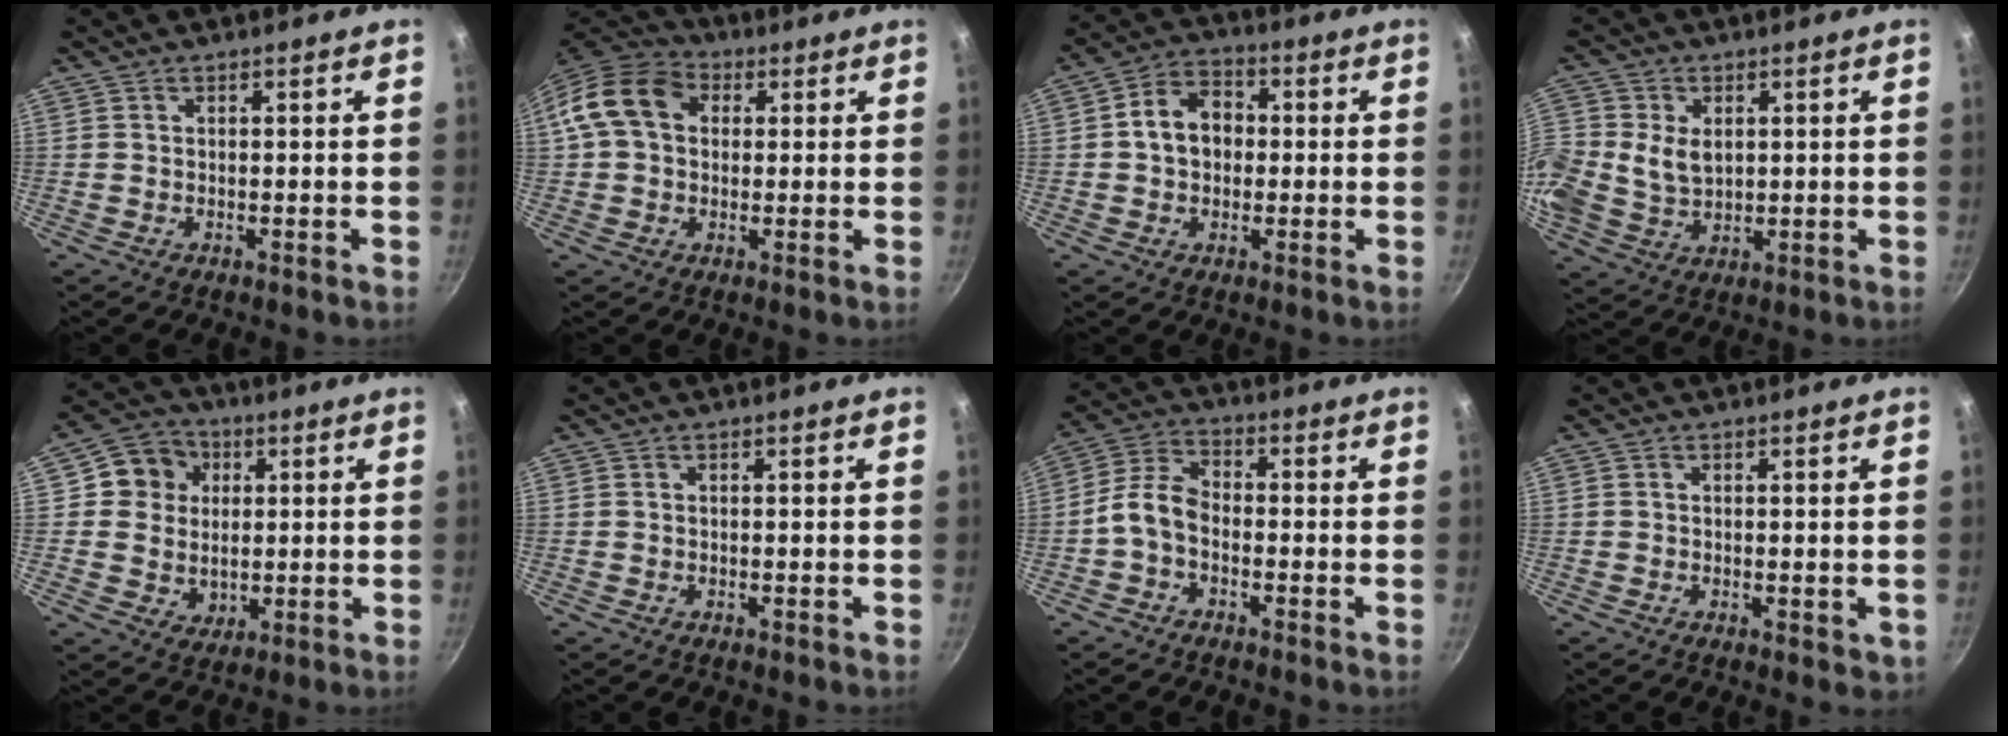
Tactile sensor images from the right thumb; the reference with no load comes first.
{"total": 12.1, "force": [2.3, 9.3, 7.4], "torque": [-0.113, 0.027, 0.023]}
{"total": 8.9, "force": [0.4, 6.9, 5.7], "torque": [-0.067, 0.022, -0.008]}
{"total": 10.3, "force": [1.2, 8.2, 6.1], "torque": [-0.131, 0.004, 0.023]}
{"total": 10.5, "force": [2.1, 9.7, 3.6], "torque": [-0.018, 0.001, 0.037]}
{"total": 0.0}
{"total": 6.3, "force": [-2.2, 3.9, 4.5], "torque": [-0.092, 0.036, -0.057]}
{"total": 1.9, "force": [-0.1, 0.9, 1.7], "torque": [-0.019, -0.005, -0.001]}